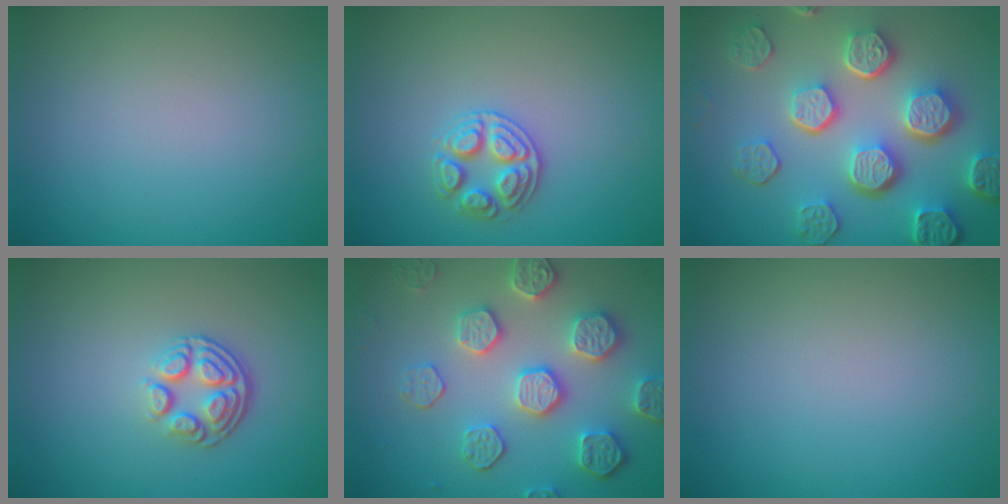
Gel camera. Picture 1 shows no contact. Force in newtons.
{"total": 2.6, "press": 2.6, "slide": 0.4}
{"total": 8.2, "press": 6.1, "slide": 5.5}
{"total": 3.7, "press": 2.5, "slide": 2.7}
{"total": 5.6, "press": 5.1, "slide": 2.2}
{"total": 0.0}